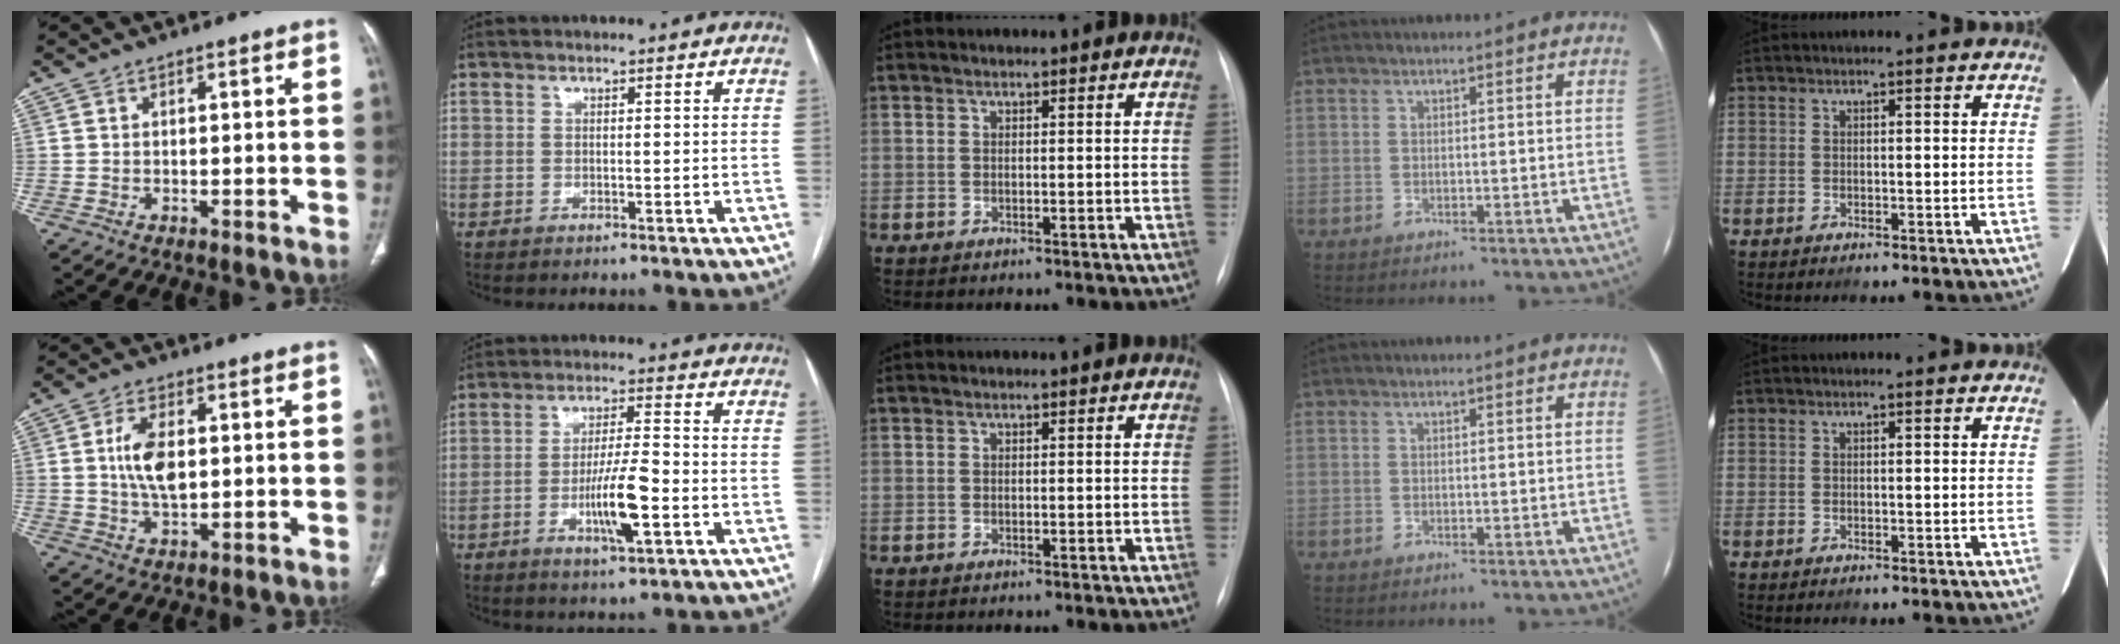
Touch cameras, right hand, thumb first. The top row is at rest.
{"thumb": {"total": 8.1, "force": [0.9, 4.3, 6.8], "torque": [-0.129, -0.002, 0.019]}, "index": {"total": 8.2, "force": [-2.6, 0.8, 7.7], "torque": [-0.141, -0.002, -0.045]}}